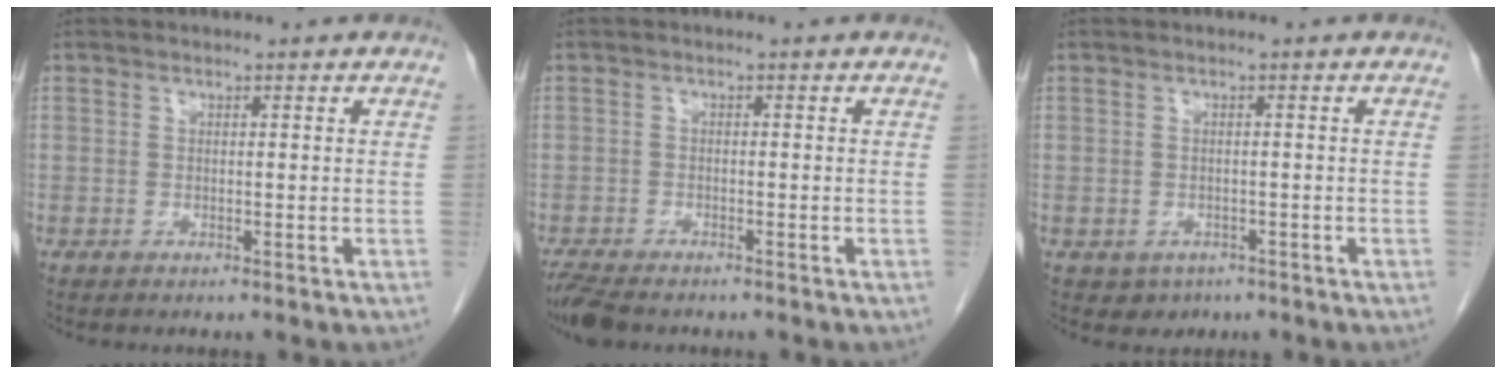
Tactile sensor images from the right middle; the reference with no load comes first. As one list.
[{"total": 5.0, "force": [-4.2, 1.3, 2.3], "torque": [-0.046, -0.014, -0.073]}, {"total": 2.3, "force": [-1.2, 1.9, 0.5], "torque": [-0.007, 0.006, -0.010]}]